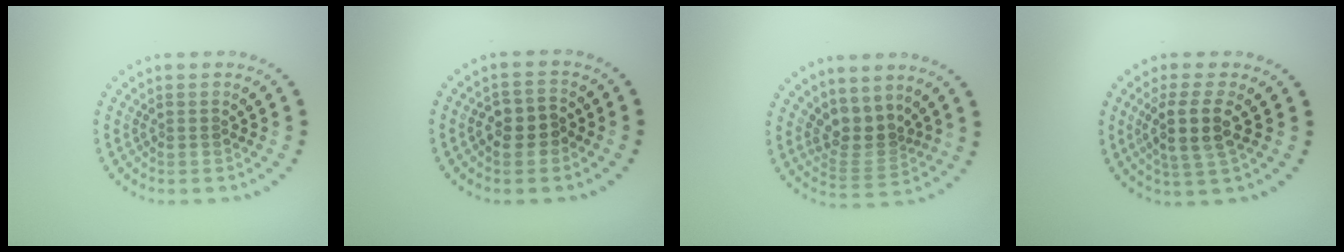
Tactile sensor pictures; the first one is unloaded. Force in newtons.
{"total": 2.6, "press": 2.4, "slide": 1.0}
{"total": 3.2, "press": 2.6, "slide": 1.9}
{"total": 3.5, "press": 2.9, "slide": 1.9}